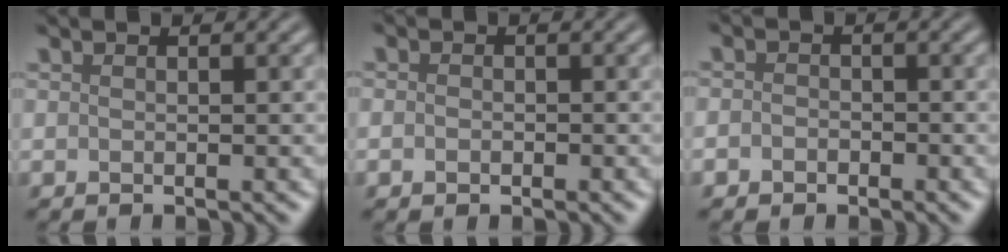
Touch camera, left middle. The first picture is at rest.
{"total": 1.1, "force": [-0.3, 1.0, 0.4], "torque": [-0.002, -0.004, -0.010]}
{"total": 1.6, "force": [-0.5, 1.4, 0.5], "torque": [0.010, 0.002, -0.019]}